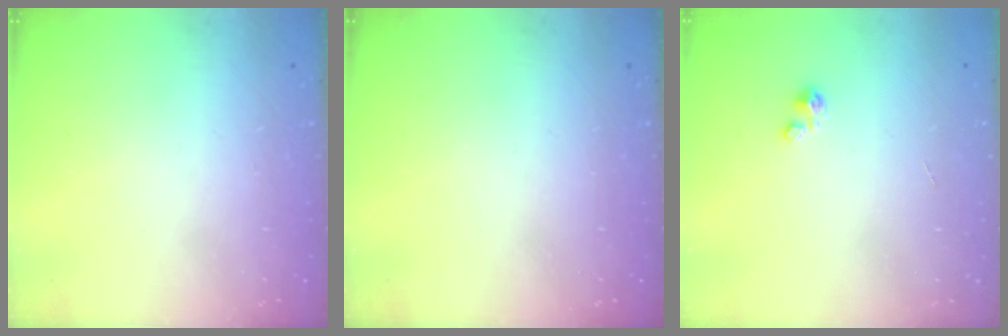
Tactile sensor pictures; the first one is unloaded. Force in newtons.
{"total": 0.0}
{"total": 0.8, "press": 0.7, "slide": 0.3}